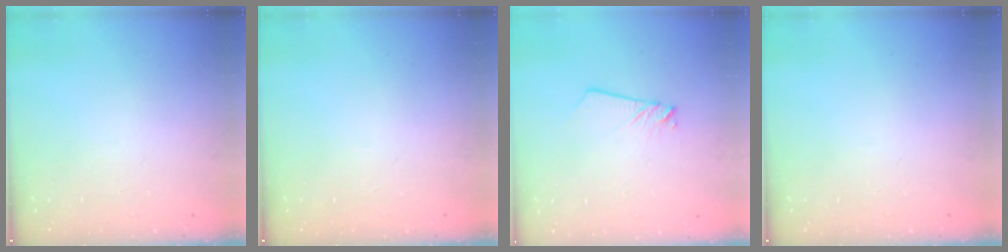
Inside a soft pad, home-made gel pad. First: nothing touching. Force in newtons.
{"total": 0.0}
{"total": 2.1, "press": 2.1, "slide": 0.1}
{"total": 0.0}